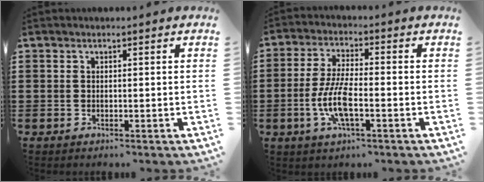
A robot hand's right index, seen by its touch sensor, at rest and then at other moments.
{"total": 7.8, "force": [-2.3, 2.3, 7.0], "torque": [-0.160, -0.013, -0.048]}